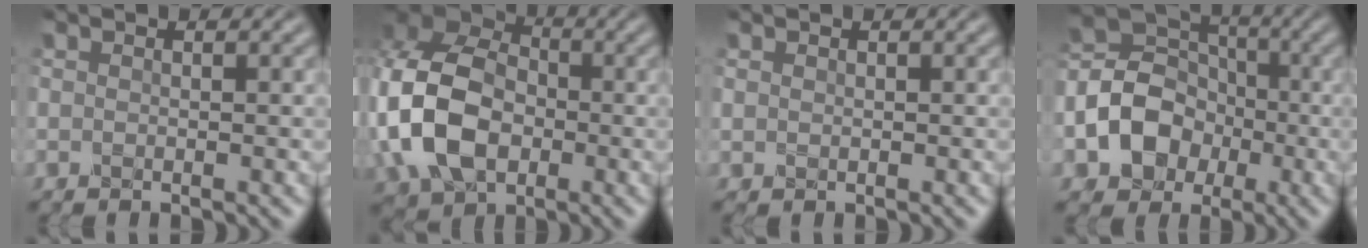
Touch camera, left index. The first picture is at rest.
{"total": 12.3, "force": [-1.9, 9.0, 8.3], "torque": [-0.217, -0.012, -0.041]}
{"total": 0.8, "force": [0.4, 0.6, 0.1], "torque": [0.003, 0.004, 0.001]}
{"total": 7.8, "force": [-2.1, 6.5, 3.9], "torque": [-0.066, 0.000, -0.057]}